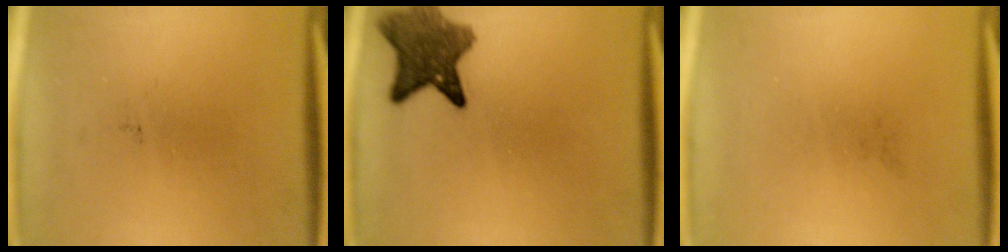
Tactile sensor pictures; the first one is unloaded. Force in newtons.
{"total": 7.8}
{"total": 0.0}